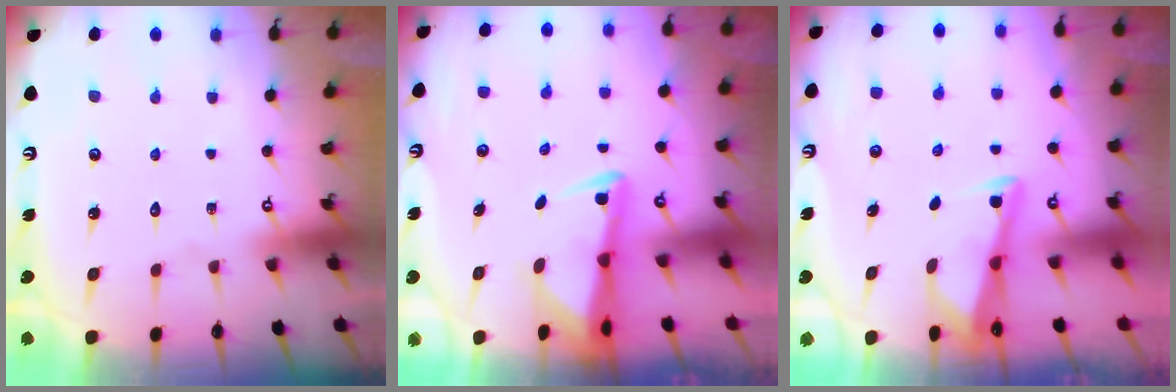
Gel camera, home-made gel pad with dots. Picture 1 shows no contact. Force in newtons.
{"total": 3.3, "press": 3.2, "slide": 0.7}
{"total": 2.8, "press": 2.8, "slide": 0.3}